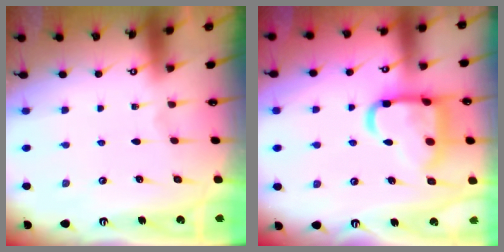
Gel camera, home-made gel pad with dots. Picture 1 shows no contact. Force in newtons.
{"total": 17.4, "press": 17.3, "slide": 1.5}